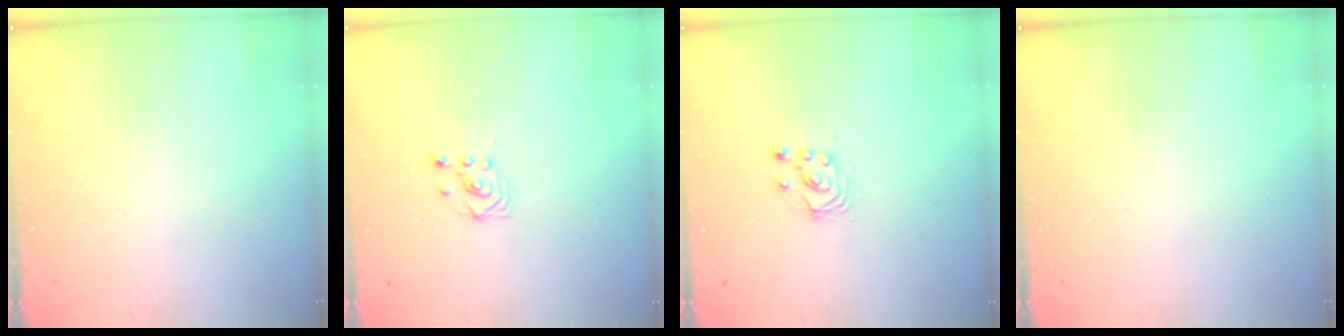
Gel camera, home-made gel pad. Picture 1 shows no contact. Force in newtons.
{"total": 2.7, "press": 2.4, "slide": 1.3}
{"total": 2.9, "press": 2.9, "slide": 0.2}
{"total": 0.0}